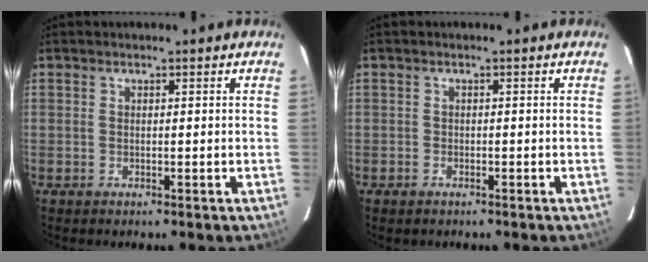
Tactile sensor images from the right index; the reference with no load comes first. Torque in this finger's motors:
{"motor_torque": [0.05, -0.27, -0.18, -0.05]}